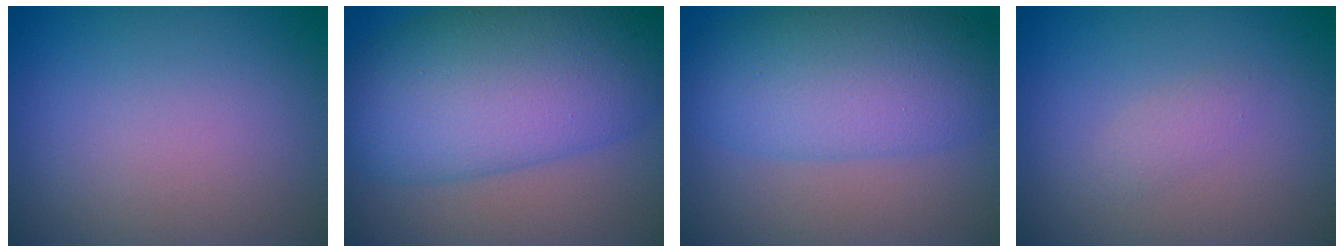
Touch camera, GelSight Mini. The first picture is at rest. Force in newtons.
{"total": 12.2, "press": 12.2, "slide": 0.2}
{"total": 8.0, "press": 8.0, "slide": 0.2}
{"total": 1.0, "press": 1.0, "slide": 0.1}